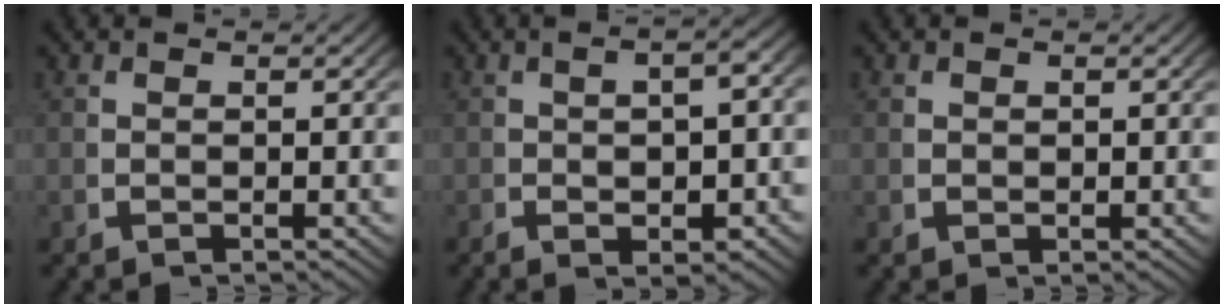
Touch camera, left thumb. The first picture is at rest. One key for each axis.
{"total": 4.5, "fx": -0.4, "fy": 2.1, "fz": 3.9, "tx": -0.050, "ty": 0.005, "tz": -0.007}
{"total": 0.9, "fx": 0.4, "fy": 0.7, "fz": 0.3, "tx": -0.007, "ty": -0.008, "tz": 0.014}